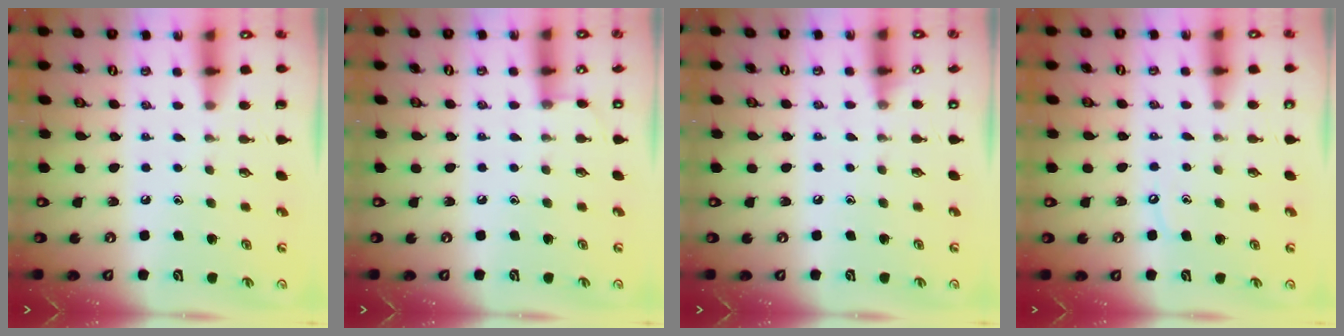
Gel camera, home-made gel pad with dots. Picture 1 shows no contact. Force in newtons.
{"total": 3.2, "press": 3.2, "slide": 0.4}
{"total": 3.0, "press": 2.9, "slide": 0.4}
{"total": 3.8, "press": 3.8, "slide": 0.4}